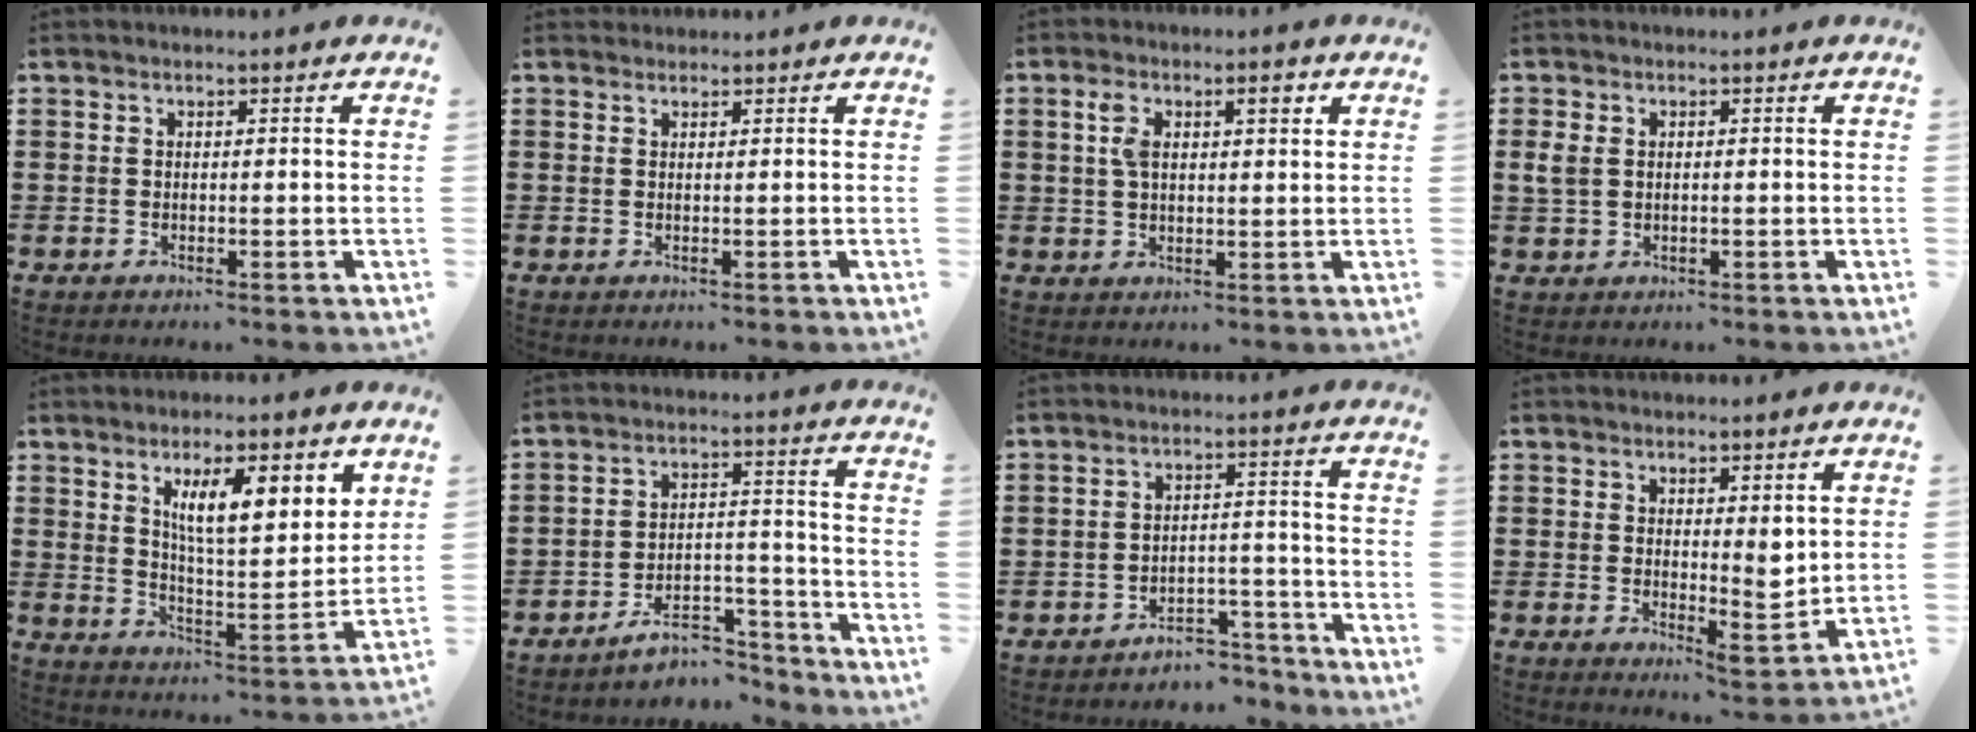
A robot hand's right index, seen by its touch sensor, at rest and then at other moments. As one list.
[{"total": 0.9, "force": [0.8, 0.4, -0.2], "torque": [0.003, 0.004, 0.015]}, {"total": 5.2, "force": [1.7, 2.2, 4.4], "torque": [-0.085, 0.011, 0.024]}, {"total": 2.3, "force": [0.4, 1.6, 1.6], "torque": [-0.043, 0.004, 0.004]}, {"total": 9.4, "force": [4.7, 2.7, 7.6], "torque": [-0.134, -0.010, 0.075]}, {"total": 7.1, "force": [-6.2, 2.3, 2.6], "torque": [-0.040, 0.019, -0.117]}, {"total": 4.1, "force": [-3.9, 1.0, 0.7], "torque": [-0.013, 0.011, -0.080]}, {"total": 4.5, "force": [2.4, 2.2, 3.2], "torque": [-0.042, -0.015, 0.039]}]